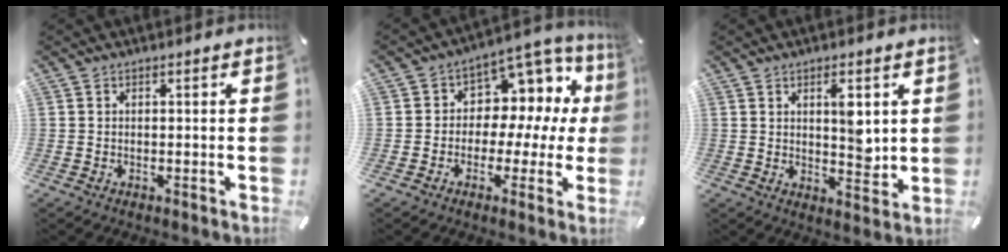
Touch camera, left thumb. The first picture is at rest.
{"total": 9.8, "force": [1.2, 8.2, 5.3], "torque": [-0.073, -0.020, 0.026]}
{"total": 6.4, "force": [2.4, 3.0, 5.2], "torque": [-0.069, -0.018, 0.033]}